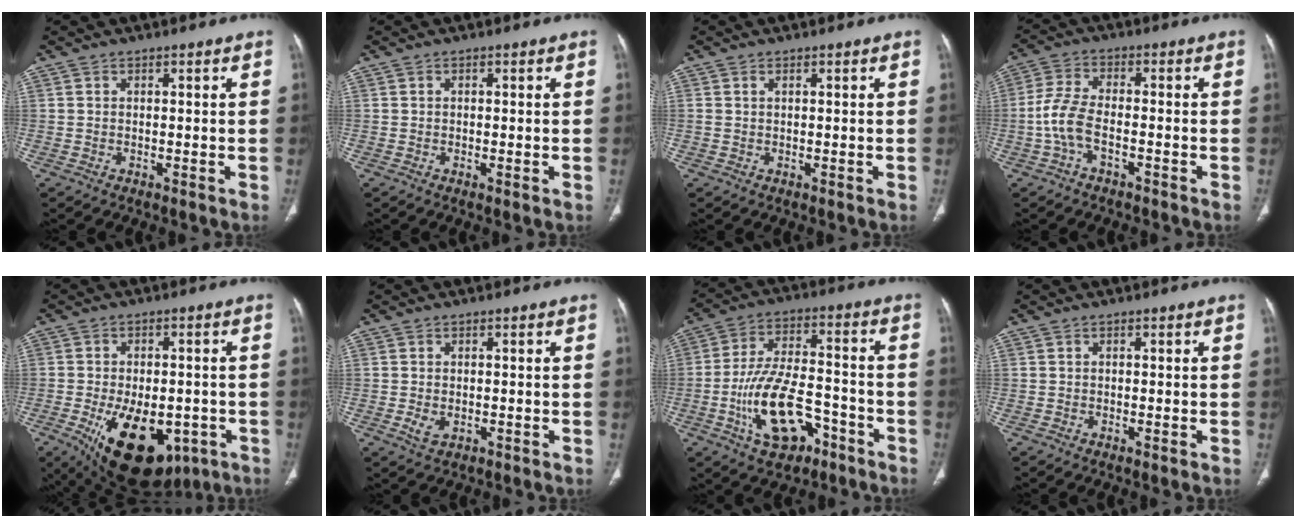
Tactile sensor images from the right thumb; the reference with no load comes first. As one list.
[{"total": 0.8, "force": [-0.2, 0.2, 0.7], "torque": [-0.015, -0.003, -0.004]}, {"total": 0.7, "force": [0.2, 0.4, 0.5], "torque": [-0.013, 0.007, 0.007]}, {"total": 6.5, "force": [-2.2, 3.1, 5.2], "torque": [-0.124, 0.025, -0.047]}, {"total": 19.4, "force": [-7.8, 10.8, 14.2], "torque": [-0.209, 0.000, -0.094]}, {"total": 2.6, "force": [-0.6, 1.7, 2.0], "torque": [-0.040, -0.002, -0.008]}, {"total": 15.1, "force": [-6.6, 7.9, 11.0], "torque": [-0.189, 0.041, -0.109]}, {"total": 0.7, "force": [-0.3, 0.3, 0.5], "torque": [-0.009, -0.001, -0.005]}]